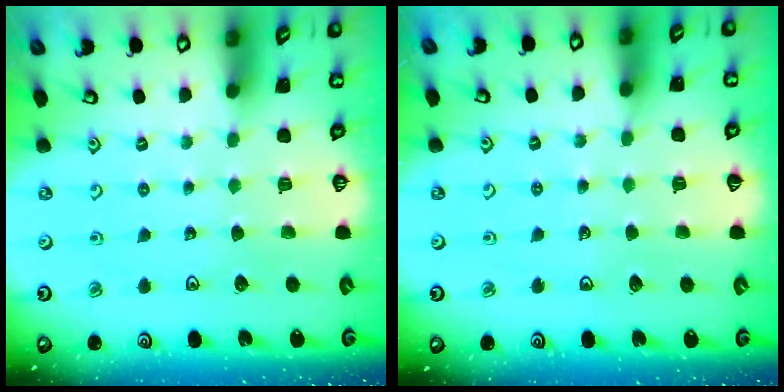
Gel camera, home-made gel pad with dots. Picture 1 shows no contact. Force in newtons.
{"total": 2.4, "press": 2.4, "slide": 0.2}